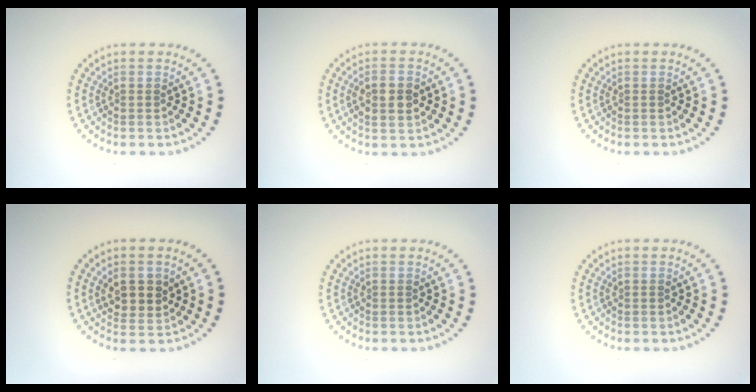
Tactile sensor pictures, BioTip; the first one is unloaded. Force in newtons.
{"total": 2.6, "press": 2.6, "slide": 0.4}
{"total": 0.0}
{"total": 2.8, "press": 2.6, "slide": 0.9}
{"total": 0.0}
{"total": 0.0}